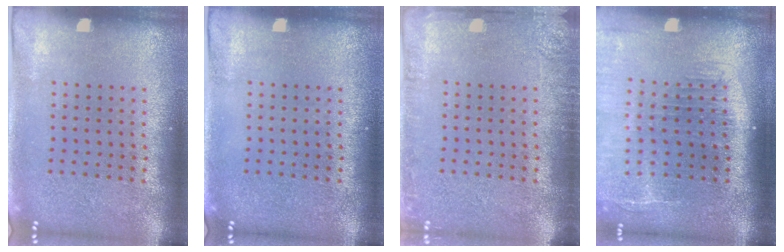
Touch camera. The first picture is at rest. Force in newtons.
{"total": 0.0}
{"total": 2.0, "press": 2.0, "slide": 0.3}
{"total": 2.1, "press": 1.7, "slide": 1.1}